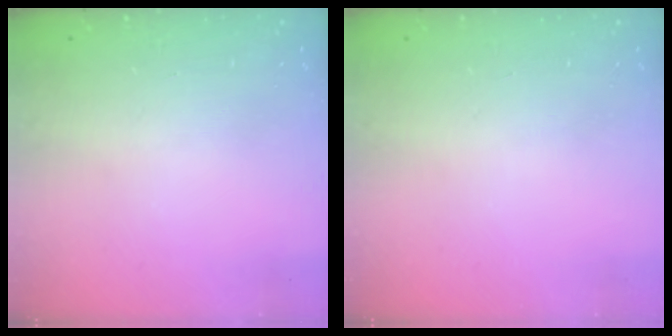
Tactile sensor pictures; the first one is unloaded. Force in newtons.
{"total": 0.0}